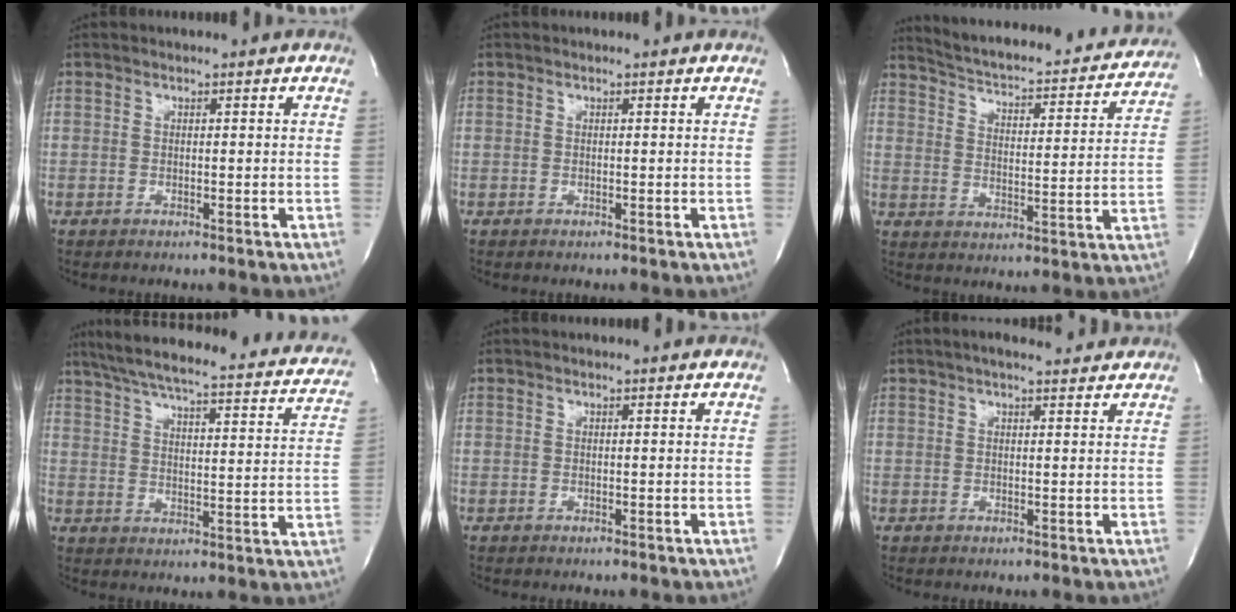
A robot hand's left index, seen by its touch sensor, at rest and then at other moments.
{"total": 0.0}
{"total": 22.5, "force": [21.0, 4.1, 7.0], "torque": [-0.109, -0.031, 0.269]}
{"total": 29.5, "force": [25.5, 4.6, 14.0], "torque": [-0.222, -0.026, 0.310]}
{"total": 0.0}
{"total": 5.4, "force": [4.6, 1.1, 2.5], "torque": [-0.040, 0.021, 0.063]}